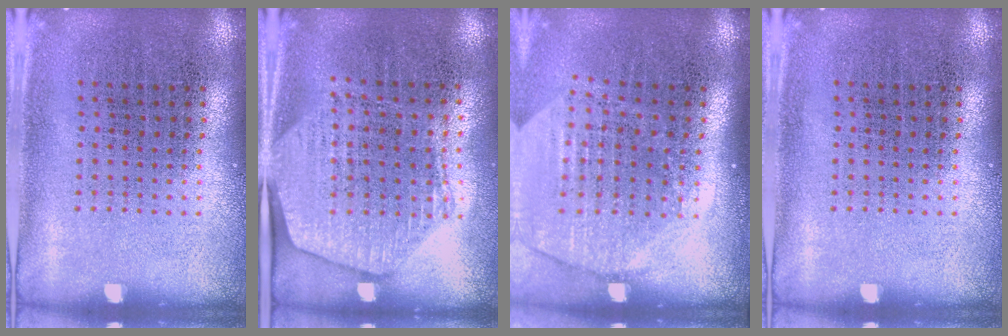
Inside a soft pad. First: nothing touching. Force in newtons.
{"total": 1.7, "press": 1.5, "slide": 0.8}
{"total": 2.0, "press": 1.8, "slide": 1.0}
{"total": 0.0}